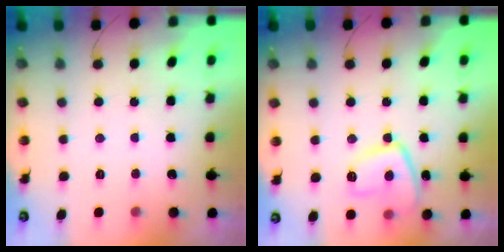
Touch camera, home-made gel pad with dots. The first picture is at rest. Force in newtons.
{"total": 9.9, "press": 9.8, "slide": 1.1}